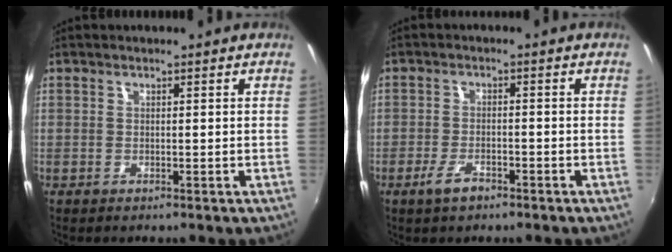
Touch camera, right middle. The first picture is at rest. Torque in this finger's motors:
{"motor_torque": [0.48, -0.67, 0.21, 0.06]}